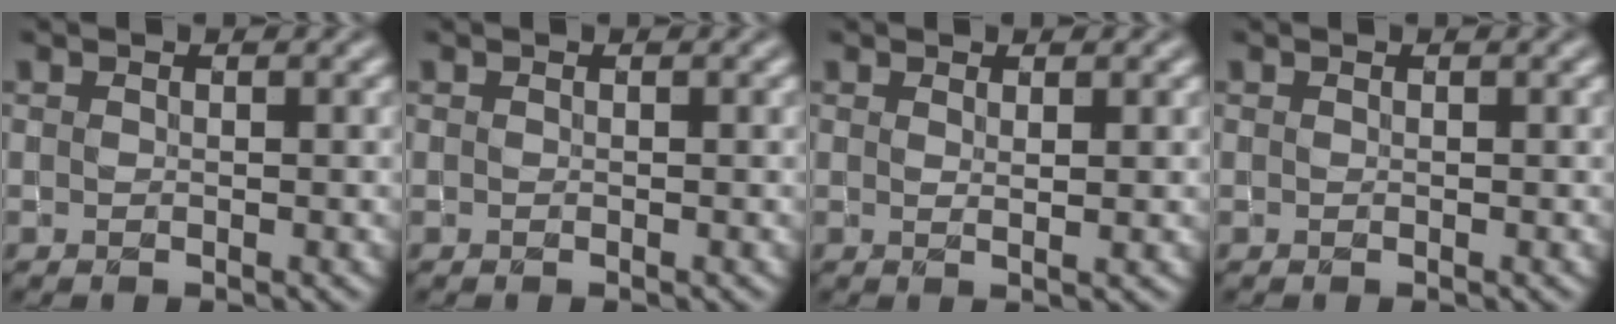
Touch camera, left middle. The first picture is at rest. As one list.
[{"total": 0.0}, {"total": 1.0, "force": [0.5, 0.2, 0.8], "torque": [-0.010, -0.001, 0.008]}, {"total": 0.0}]